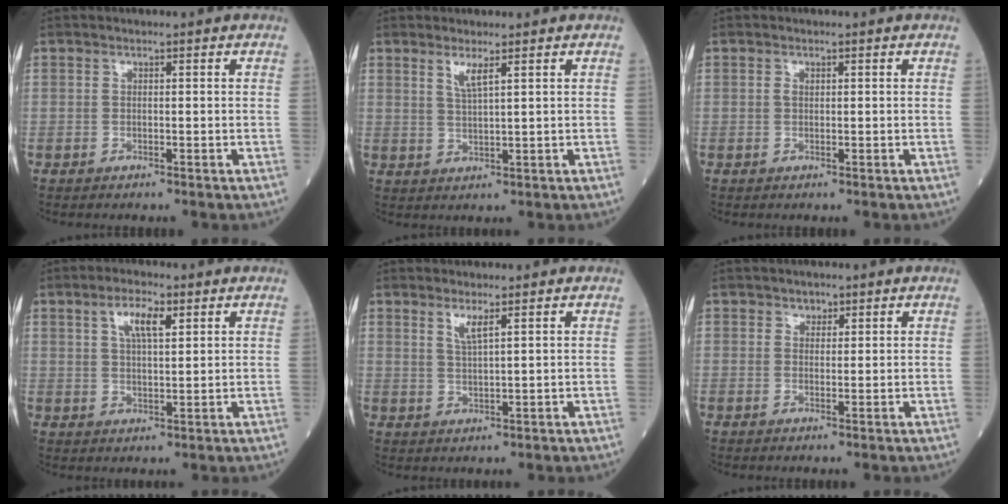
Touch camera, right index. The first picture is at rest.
{"total": 2.6, "force": [1.7, -0.2, 2.0], "torque": [-0.045, -0.006, 0.037]}
{"total": 0.6, "force": [0.3, 0.3, 0.4], "torque": [-0.013, 0.000, 0.006]}
{"total": 5.0, "force": [2.5, 1.3, 4.1], "torque": [-0.082, 0.007, 0.049]}
{"total": 2.4, "force": [1.6, -0.2, 1.8], "torque": [-0.041, -0.006, 0.036]}
{"total": 1.3, "force": [0.9, 0.8, 0.2], "torque": [0.000, -0.003, 0.015]}